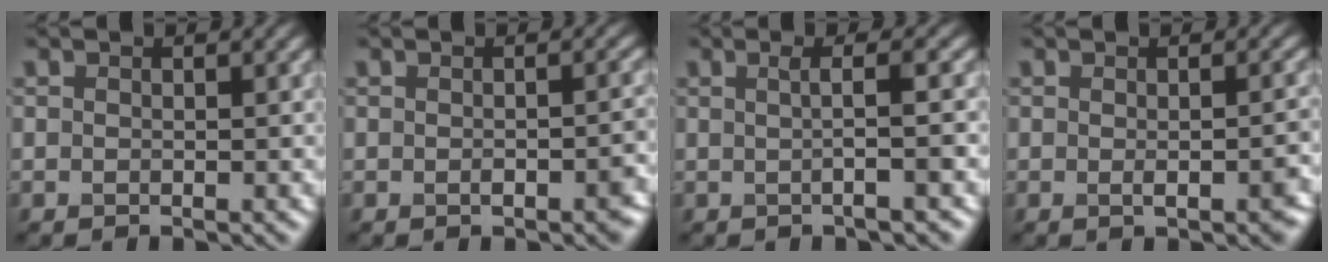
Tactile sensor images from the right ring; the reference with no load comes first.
{"total": 2.6, "force": [-1.1, 0.9, 2.2], "torque": [-0.027, 0.002, -0.012]}
{"total": 3.3, "force": [0.2, 1.0, 3.2], "torque": [-0.024, 0.008, -0.010]}
{"total": 3.0, "force": [-0.6, 0.9, 2.8], "torque": [-0.032, 0.001, -0.003]}